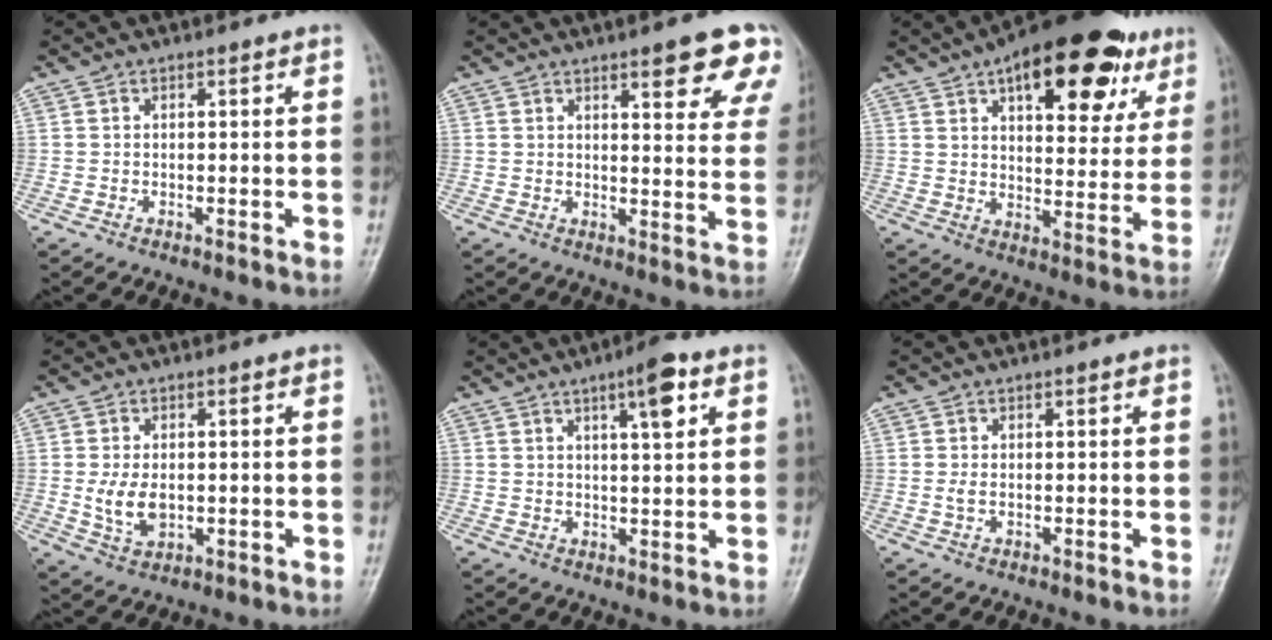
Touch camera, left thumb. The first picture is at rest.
{"total": 12.0, "force": [7.3, 3.3, 8.9], "torque": [-0.074, -0.033, 0.084]}
{"total": 22.8, "force": [12.0, 10.3, 16.4], "torque": [-0.191, -0.015, 0.170]}
{"total": 5.7, "force": [-0.2, 3.6, 4.4], "torque": [-0.079, -0.007, 0.004]}
{"total": 6.6, "force": [3.2, 1.6, 5.6], "torque": [-0.076, -0.010, 0.045]}
{"total": 1.2, "force": [0.2, 0.5, 1.0], "torque": [-0.022, 0.001, 0.007]}